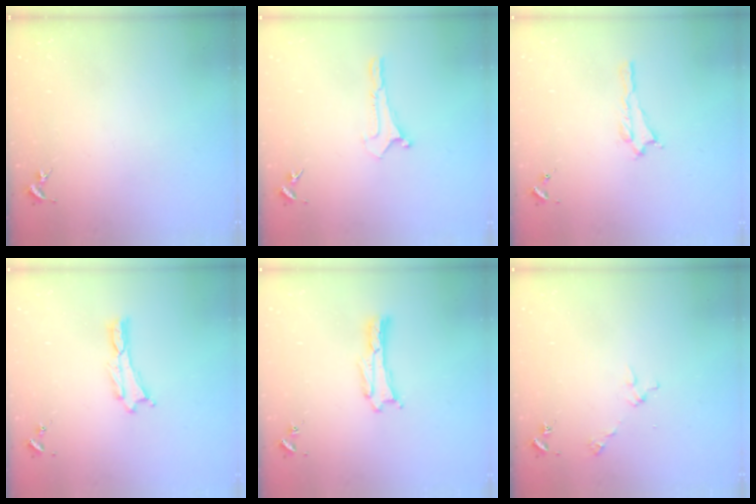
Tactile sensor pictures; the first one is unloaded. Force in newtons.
{"total": 0.0}
{"total": 0.6, "press": 0.6, "slide": 0.2}
{"total": 0.0}
{"total": 0.0}
{"total": 2.9, "press": 2.9, "slide": 0.2}